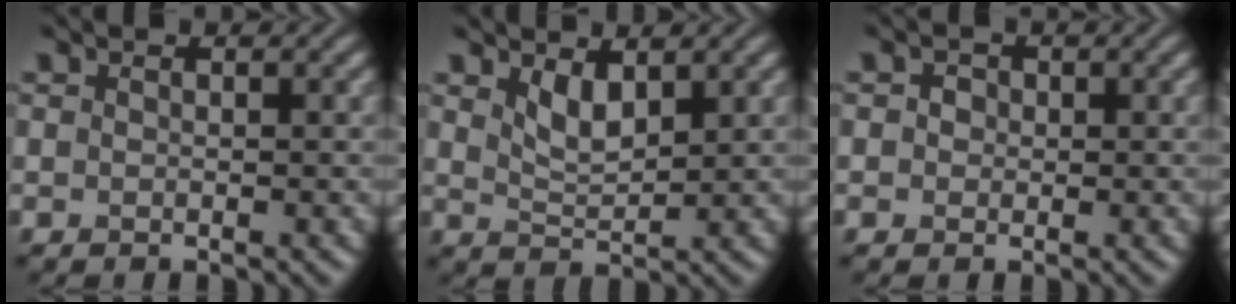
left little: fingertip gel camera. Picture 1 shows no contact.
{"total": 2.4, "force": [1.5, 1.0, 1.7], "torque": [-0.037, -0.009, 0.034]}
{"total": 1.6, "force": [0.4, 1.4, 0.7], "torque": [-0.005, 0.011, -0.007]}